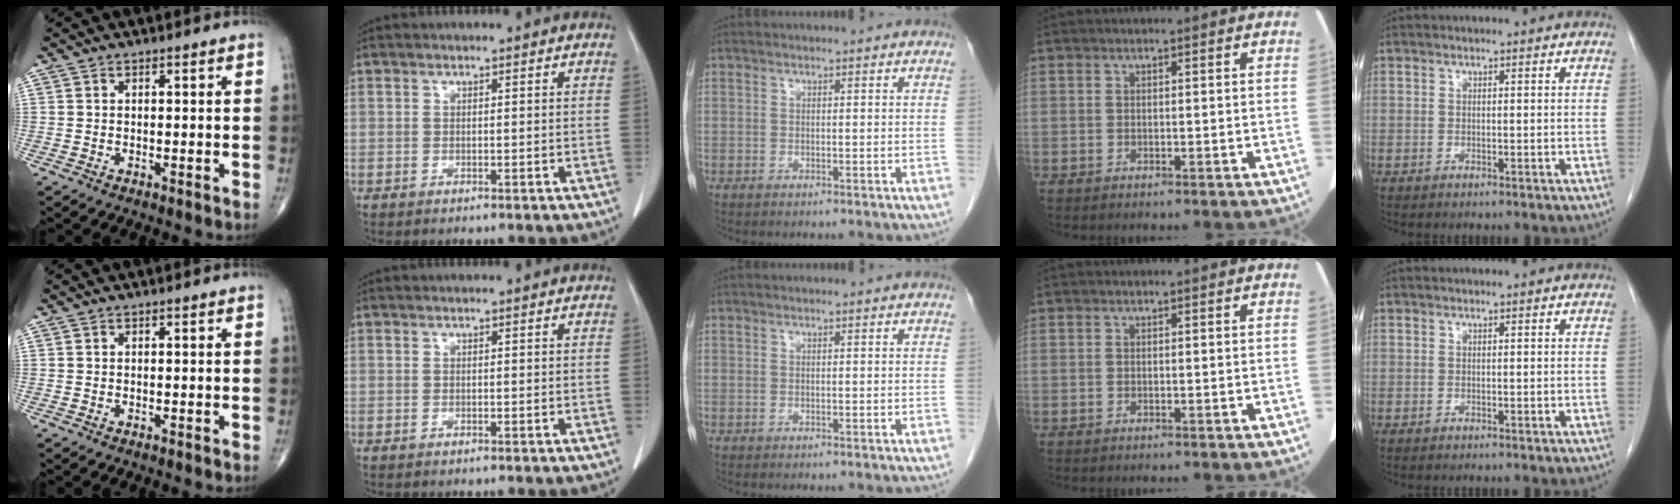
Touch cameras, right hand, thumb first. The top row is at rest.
{}